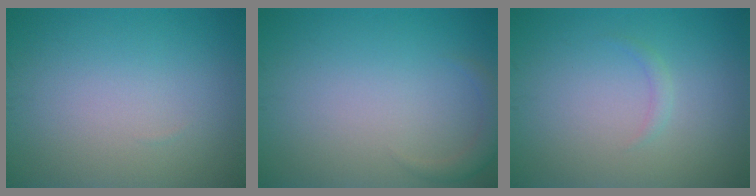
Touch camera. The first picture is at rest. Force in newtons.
{"total": 1.4, "press": 1.4, "slide": 0.1}
{"total": 0.8, "press": 0.8, "slide": 0.0}